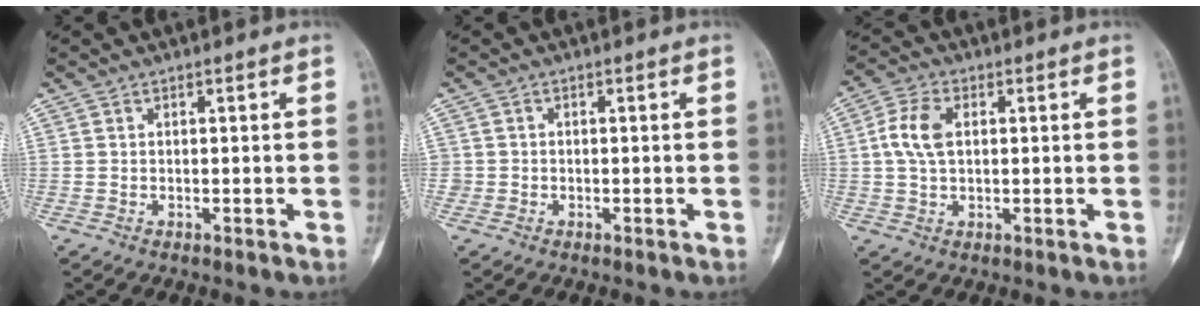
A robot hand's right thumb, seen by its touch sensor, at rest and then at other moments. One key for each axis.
{"total": 1.0, "fx": -0.2, "fy": 0.9, "fz": -0.1, "tx": 0.010, "ty": 0.007, "tz": -0.010}
{"total": 6.6, "fx": 1.0, "fy": 3.9, "fz": 5.2, "tx": -0.114, "ty": 0.012, "tz": 0.016}